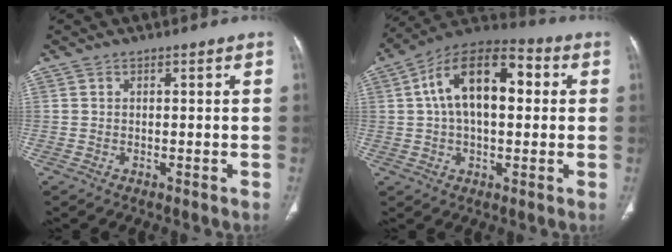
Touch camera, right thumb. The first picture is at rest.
{"total": 16.7, "force": [2.9, 9.0, 13.7], "torque": [-0.218, 0.032, 0.040]}